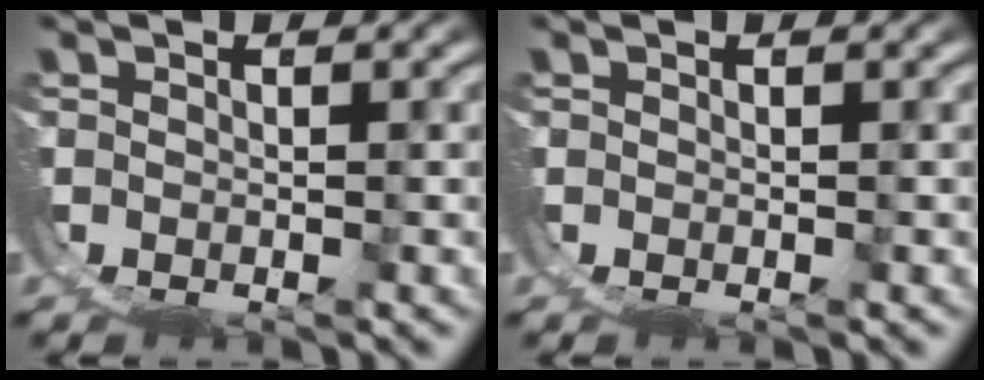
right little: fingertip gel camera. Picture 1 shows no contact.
{"total": 0.0}